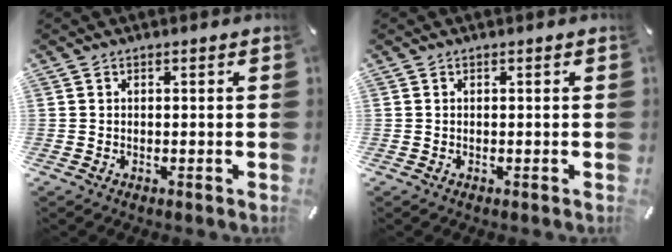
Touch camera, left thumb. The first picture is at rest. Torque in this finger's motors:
{"motor_torque": [-0.05, -0.03, -0.05, -0.02, 0.00]}